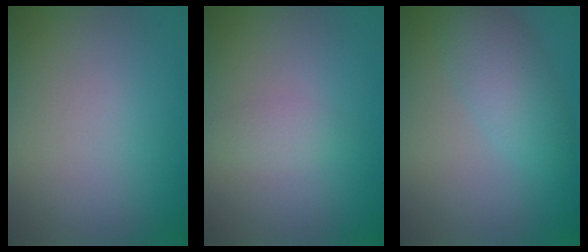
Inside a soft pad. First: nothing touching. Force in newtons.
{"total": 1.2, "press": 1.2, "slide": 0.1}
{"total": 3.9, "press": 3.9, "slide": 0.2}